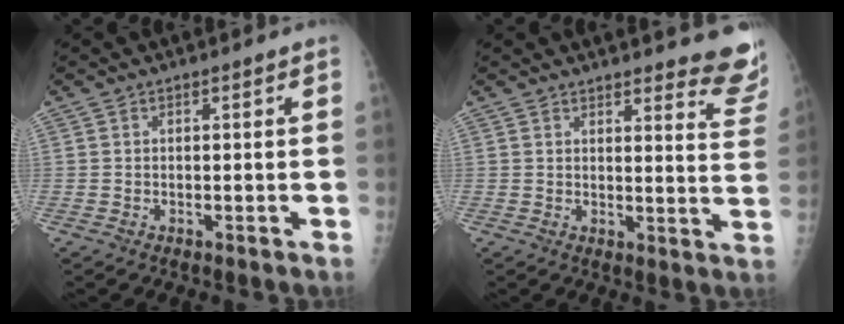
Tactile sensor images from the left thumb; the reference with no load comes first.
{"total": 11.0, "force": [10.3, 1.6, 3.6], "torque": [-0.008, -0.088, 0.093]}